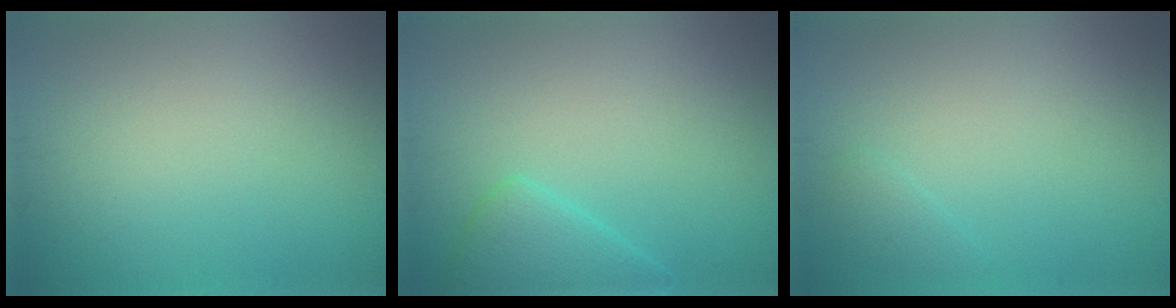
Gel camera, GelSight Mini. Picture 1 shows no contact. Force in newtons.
{"total": 2.9, "press": 2.9, "slide": 0.2}
{"total": 0.9, "press": 0.9, "slide": 0.1}